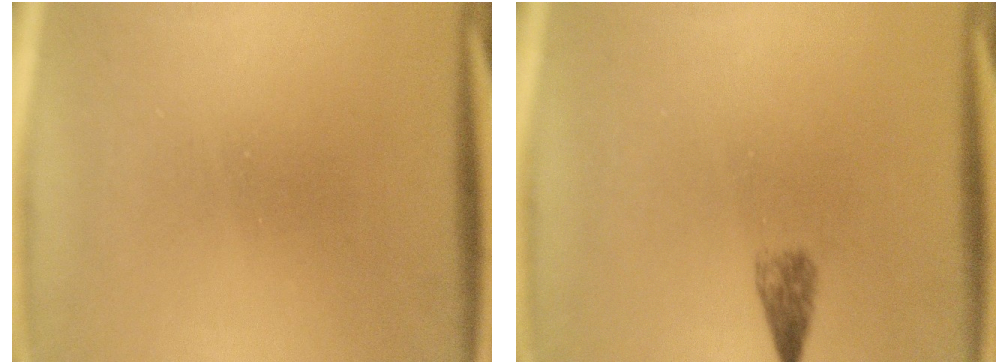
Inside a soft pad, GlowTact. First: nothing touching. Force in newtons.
{"total": 1.4}